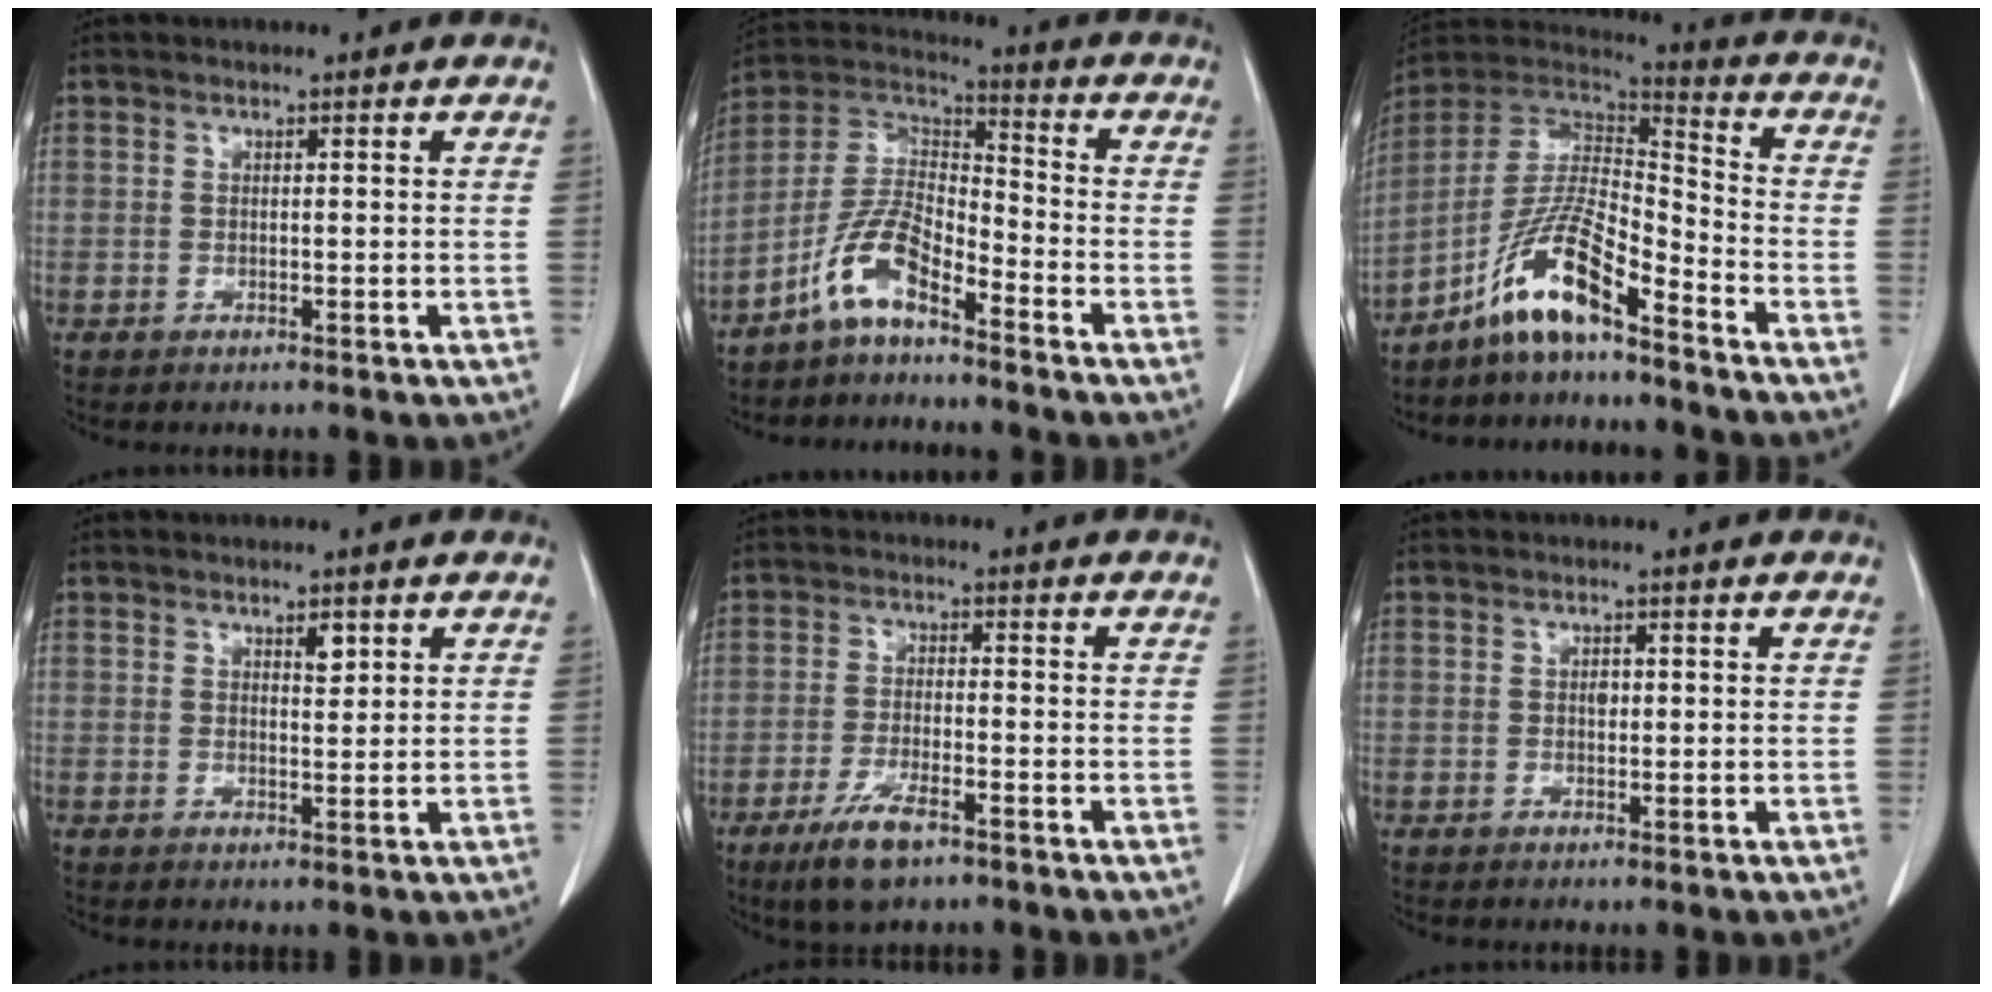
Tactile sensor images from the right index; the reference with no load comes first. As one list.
[{"total": 9.0, "force": [-6.2, 2.5, 6.0], "torque": [-0.138, 0.018, -0.127]}, {"total": 12.2, "force": [-8.4, 1.9, 8.7], "torque": [-0.177, 0.010, -0.158]}, {"total": 1.7, "force": [1.0, 0.5, 1.3], "torque": [-0.021, -0.005, 0.016]}, {"total": 6.9, "force": [-4.5, 1.6, 5.0], "torque": [-0.105, -0.013, -0.077]}, {"total": 1.0, "force": [0.1, 0.6, 0.8], "torque": [-0.013, 0.002, 0.000]}]